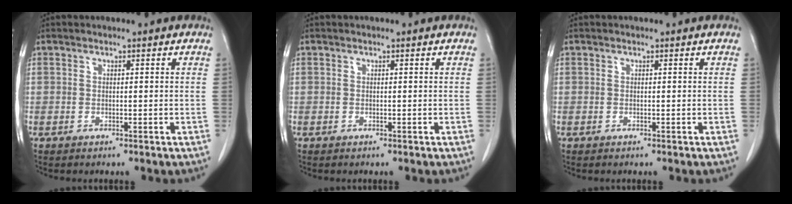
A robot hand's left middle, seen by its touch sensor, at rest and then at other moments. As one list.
[{"total": 0.0}, {"total": 0.0}]